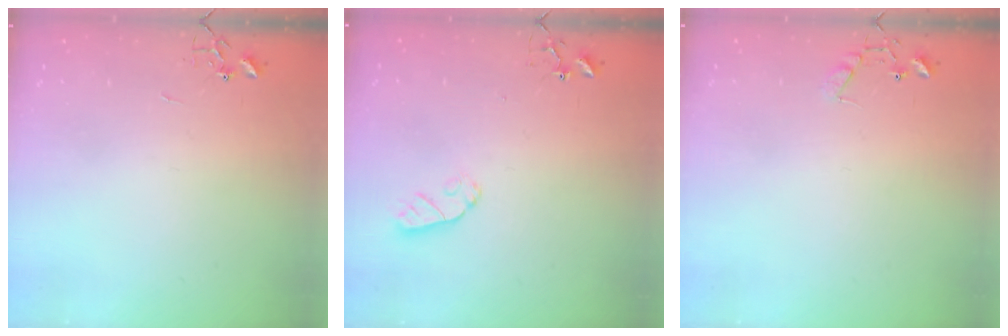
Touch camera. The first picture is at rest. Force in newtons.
{"total": 6.6, "press": 6.6, "slide": 0.2}
{"total": 6.8, "press": 6.8, "slide": 0.5}